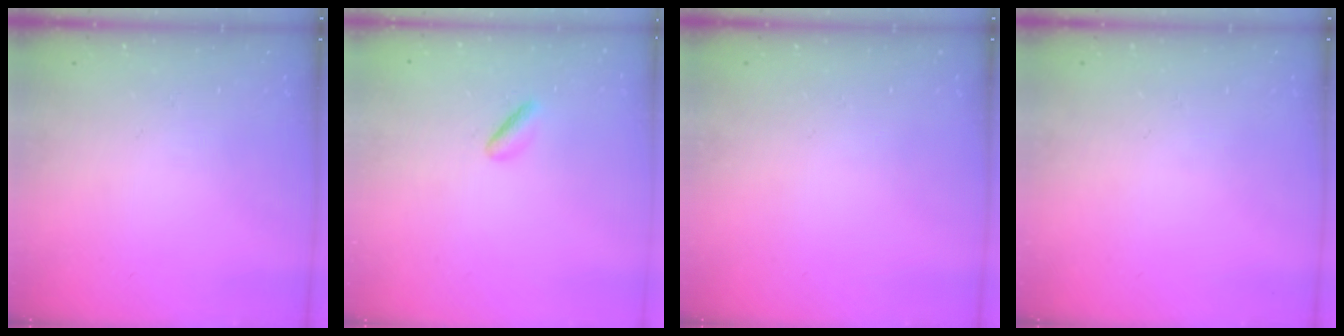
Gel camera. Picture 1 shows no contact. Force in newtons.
{"total": 2.4, "press": 2.2, "slide": 1.0}
{"total": 0.0}
{"total": 0.0}